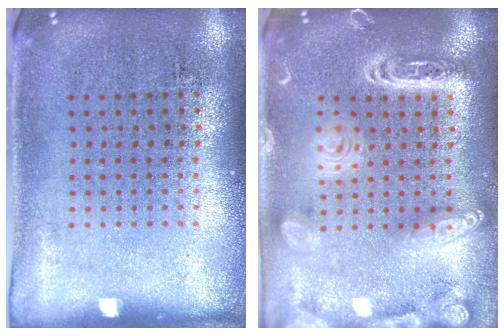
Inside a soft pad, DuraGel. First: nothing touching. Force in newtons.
{"total": 4.1, "press": 4.1, "slide": 0.4}